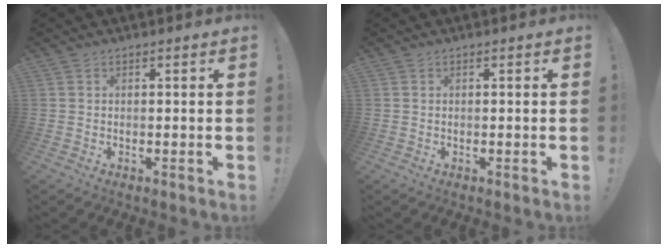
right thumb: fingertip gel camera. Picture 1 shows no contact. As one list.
[{"total": 0.0}]